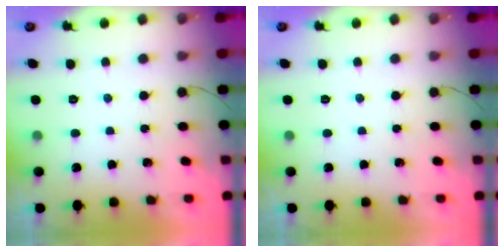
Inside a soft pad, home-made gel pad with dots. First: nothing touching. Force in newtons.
{"total": 0.0}